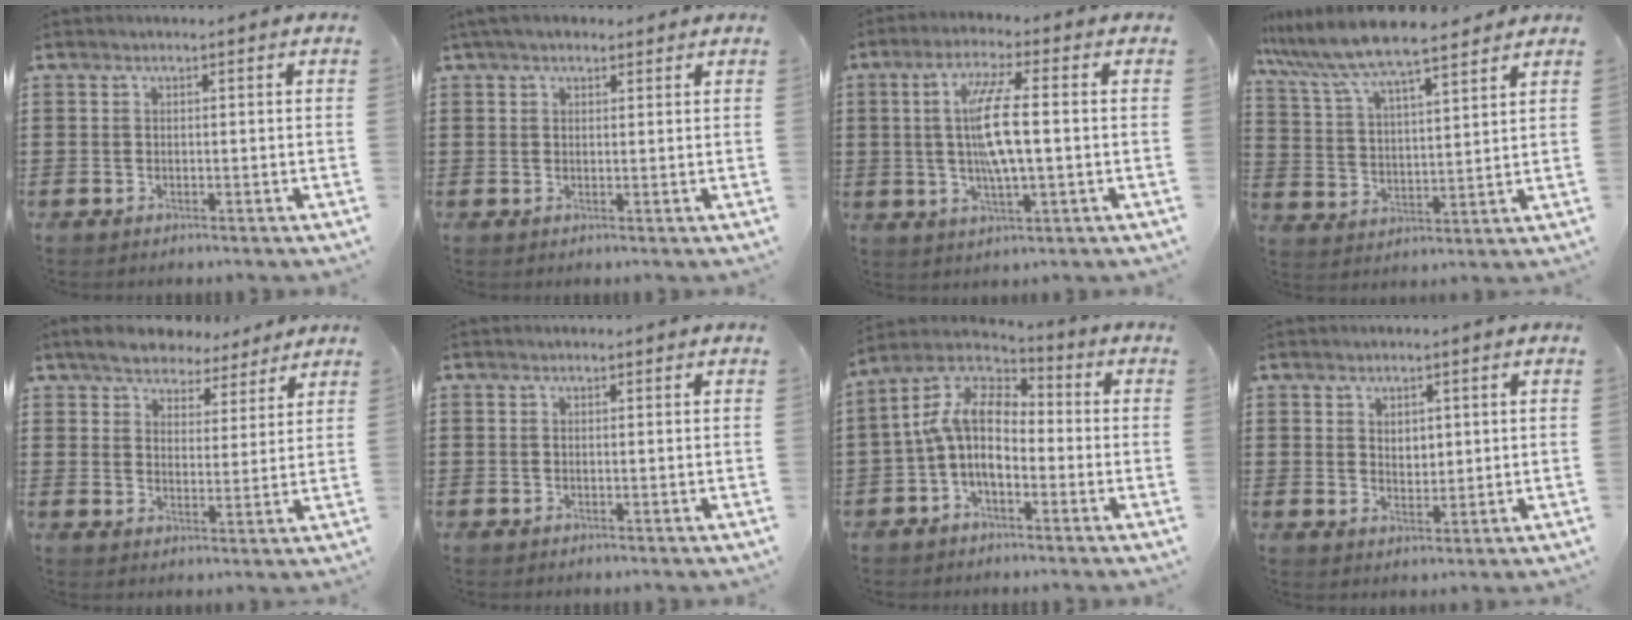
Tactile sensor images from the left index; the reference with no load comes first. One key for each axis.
{"total": 2.9, "fx": 2.2, "fy": 1.2, "fz": 1.4, "tx": -0.034, "ty": 0.005, "tz": 0.042}
{"total": 8.4, "fx": 0.5, "fy": 1.8, "fz": 8.2, "tx": -0.165, "ty": 0.002, "tz": 0.000}
{"total": 8.4, "fx": 7.5, "fy": 0.5, "fz": 3.8, "tx": -0.104, "ty": -0.035, "tz": 0.130}
{"total": 5.6, "fx": 5.3, "fy": 1.6, "fz": 0.6, "tx": -0.037, "ty": -0.015, "tz": 0.098}
{"total": 0.0}
{"total": 8.7, "fx": -1.3, "fy": 5.1, "fz": 6.9, "tx": -0.175, "ty": -0.011, "tz": -0.039}
{"total": 2.3, "fx": 1.5, "fy": 1.5, "fz": 0.9, "tx": -0.014, "ty": 0.004, "tz": 0.026}